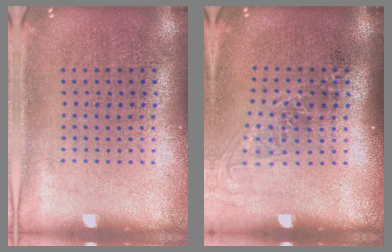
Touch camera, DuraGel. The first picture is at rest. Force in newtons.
{"total": 1.4, "press": 1.1, "slide": 0.9}